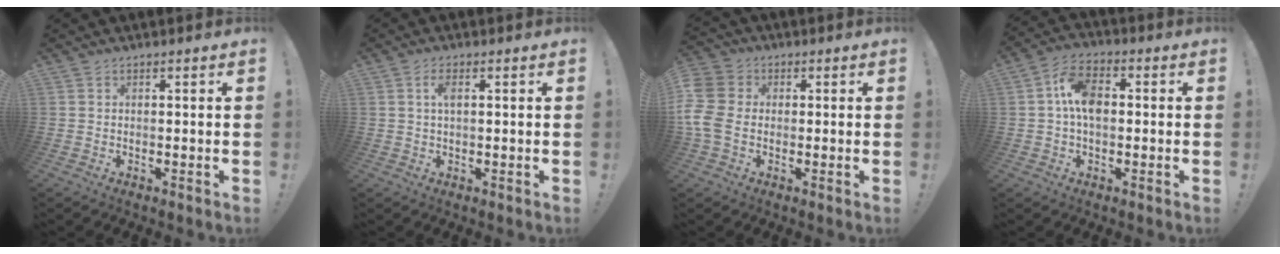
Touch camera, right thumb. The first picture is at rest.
{"total": 2.9, "force": [0.9, 1.2, 2.5], "torque": [-0.040, 0.000, 0.012]}
{"total": 9.4, "force": [-1.5, 7.3, 5.7], "torque": [-0.123, 0.008, -0.027]}
{"total": 9.9, "force": [0.6, 6.2, 7.7], "torque": [-0.138, 0.013, 0.013]}